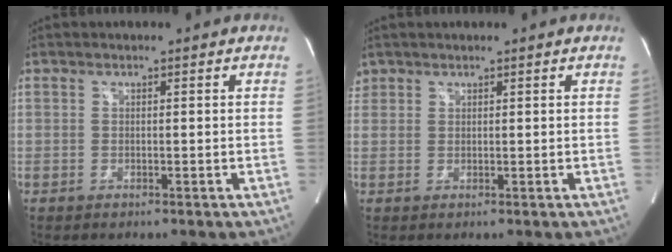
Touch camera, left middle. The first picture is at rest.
{"total": 1.6, "force": [1.2, 1.1, 0.0], "torque": [0.002, 0.013, 0.023]}